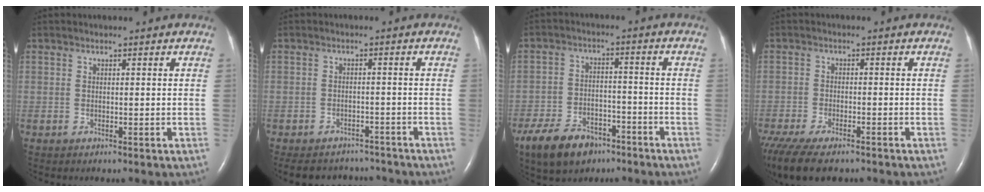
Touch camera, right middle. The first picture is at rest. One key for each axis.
{"total": 9.9, "fx": -9.0, "fy": 3.6, "fz": 1.7, "tx": -0.028, "ty": 0.009, "tz": -0.112}
{"total": 11.5, "fx": -7.9, "fy": 6.2, "fz": 5.5, "tx": -0.113, "ty": -0.005, "tz": -0.132}
{"total": 13.2, "fx": -9.9, "fy": 4.5, "fz": 7.4, "tx": -0.163, "ty": -0.023, "tz": -0.155}